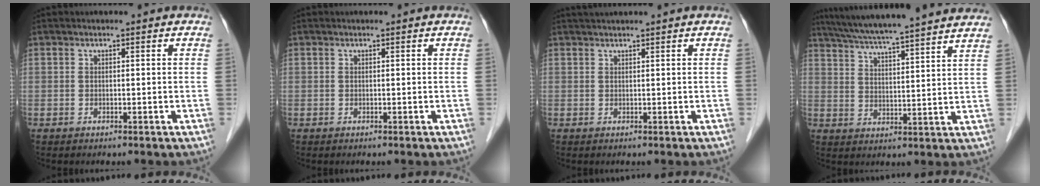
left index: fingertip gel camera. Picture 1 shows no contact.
{"total": 0.0}
{"total": 2.5, "force": [2.2, -0.4, 1.1], "torque": [-0.011, 0.024, 0.043]}
{"total": 21.6, "force": [19.0, 0.0, 10.2], "torque": [-0.172, 0.017, 0.263]}